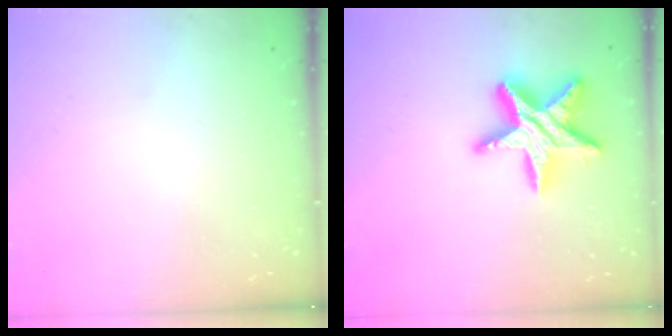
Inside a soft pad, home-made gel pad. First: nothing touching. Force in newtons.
{"total": 16.9, "press": 16.9, "slide": 1.1}